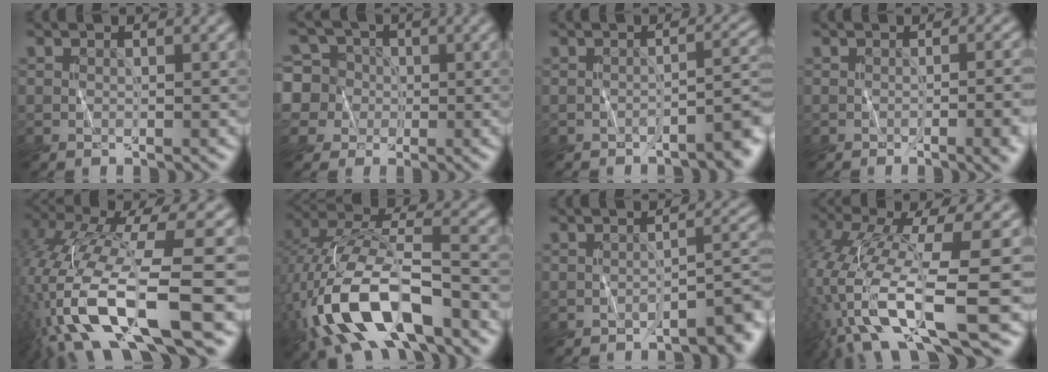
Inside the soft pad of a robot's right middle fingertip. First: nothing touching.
{"total": 7.0, "force": [1.5, 6.5, 2.1], "torque": [-0.059, 0.044, 0.001]}
{"total": 2.7, "force": [-2.3, 0.3, 1.4], "torque": [-0.014, 0.012, -0.033]}
{"total": 5.7, "force": [-1.9, 2.0, 4.9], "torque": [-0.046, 0.000, -0.015]}
{"total": 12.0, "force": [-5.0, 3.0, 10.5], "torque": [-0.225, 0.001, -0.085]}
{"total": 10.9, "force": [-5.2, 4.4, 8.5], "torque": [-0.185, 0.008, -0.099]}
{"total": 3.0, "force": [-2.6, 0.7, 1.5], "torque": [-0.011, 0.010, -0.039]}
{"total": 11.5, "force": [-5.0, 2.8, 10.0], "torque": [-0.221, -0.008, -0.087]}